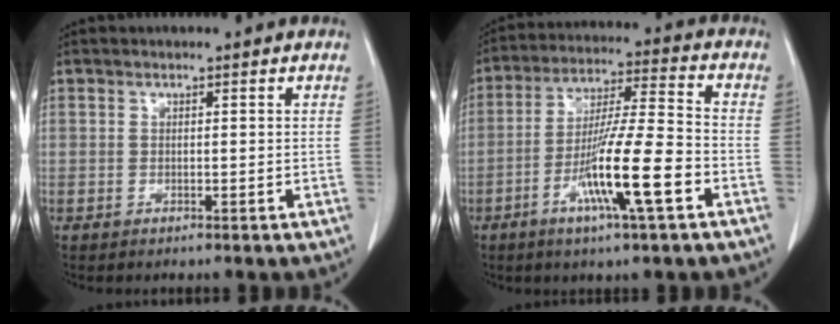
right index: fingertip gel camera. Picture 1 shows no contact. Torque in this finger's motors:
{"motor_torque": [1.20, -0.87, 0.57, 0.21]}